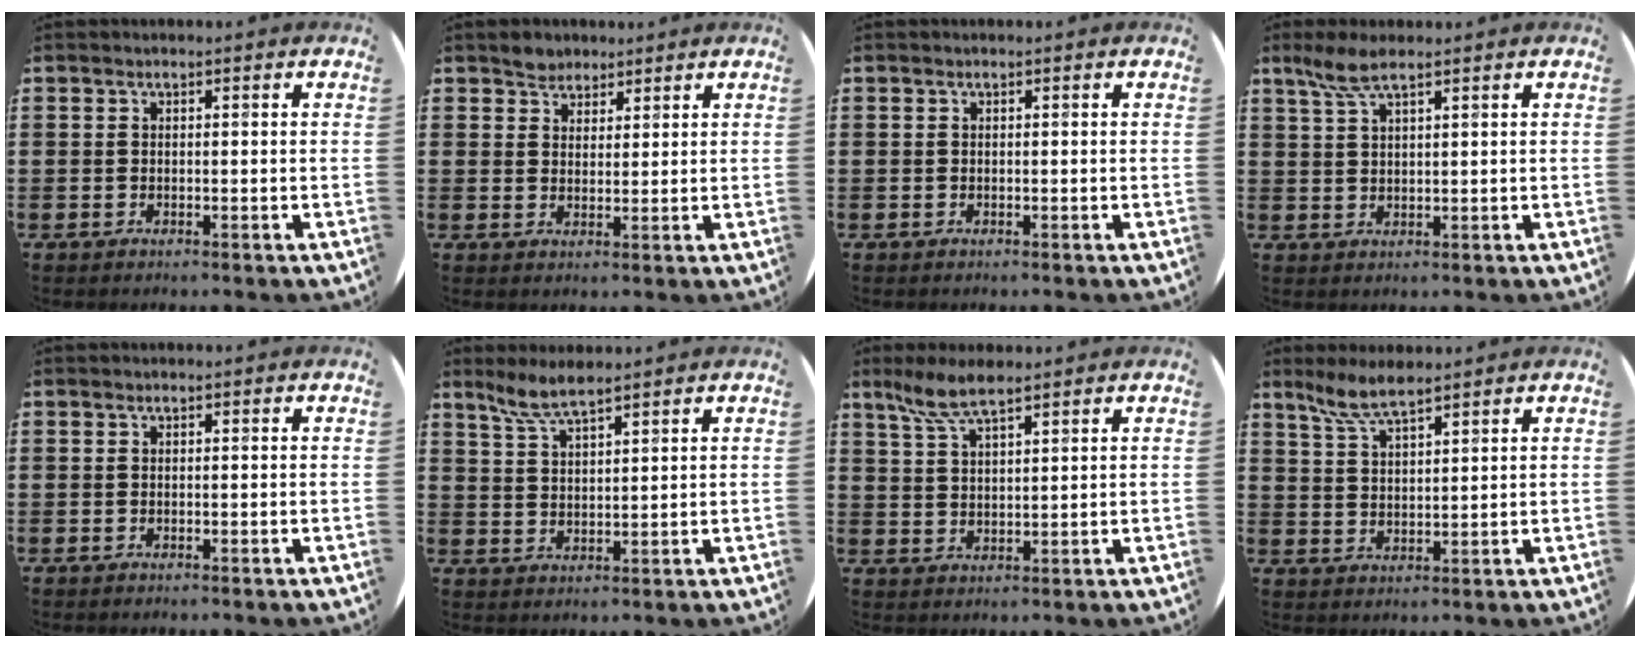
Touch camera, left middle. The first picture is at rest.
{"total": 2.6, "force": [2.3, 1.3, -0.3], "torque": [0.008, 0.001, 0.044]}
{"total": 0.0}
{"total": 4.2, "force": [2.8, 0.8, 3.0], "torque": [-0.064, 0.006, 0.050]}
{"total": 0.0}
{"total": 4.6, "force": [4.0, 0.4, 2.1], "torque": [-0.051, -0.004, 0.073]}
{"total": 5.7, "force": [4.6, 1.0, 3.3], "torque": [-0.076, -0.002, 0.084]}
{"total": 5.2, "force": [4.6, 0.6, 2.4], "torque": [-0.059, -0.005, 0.082]}